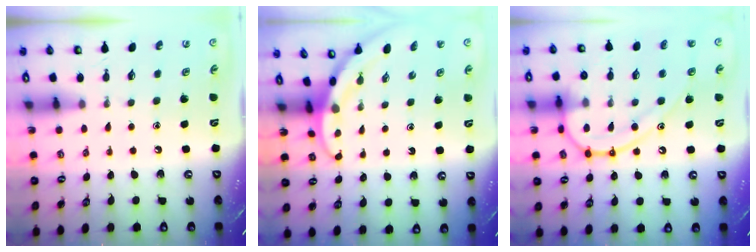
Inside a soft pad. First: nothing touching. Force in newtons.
{"total": 3.0, "press": 3.0, "slide": 0.1}
{"total": 14.4, "press": 14.4, "slide": 0.9}